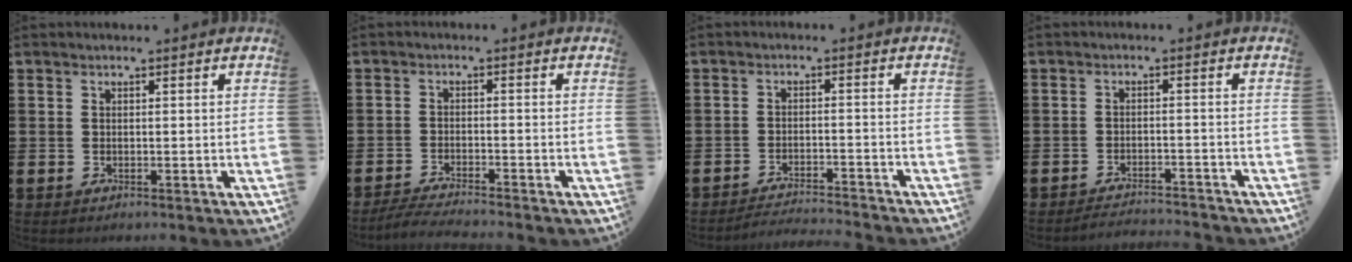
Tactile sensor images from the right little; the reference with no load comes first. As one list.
[{"total": 2.7, "force": [-2.6, -0.1, 0.8], "torque": [-0.013, 0.004, -0.052]}, {"total": 2.5, "force": [-2.5, -0.3, 0.1], "torque": [-0.003, 0.004, -0.053]}, {"total": 2.3, "force": [-2.3, -0.1, 0.0], "torque": [-0.004, 0.004, -0.049]}]